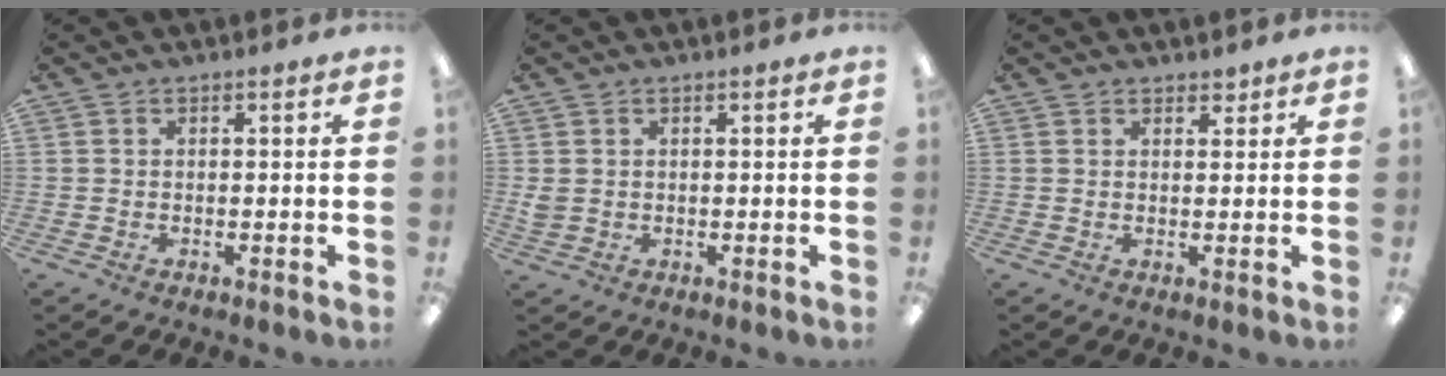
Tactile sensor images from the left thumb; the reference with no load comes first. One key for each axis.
{"total": 1.9, "fx": 0.7, "fy": 1.6, "fz": 0.7, "tx": -0.008, "ty": -0.001, "tz": 0.011}
{"total": 1.9, "fx": 1.7, "fy": 0.8, "fz": 0.2, "tx": 0.004, "ty": -0.004, "tz": 0.029}